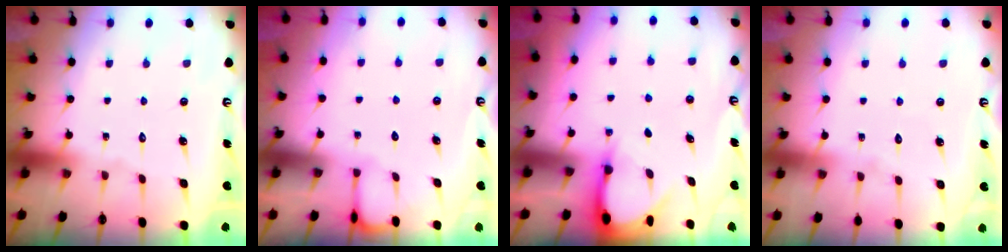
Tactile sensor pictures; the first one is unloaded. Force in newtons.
{"total": 0.9, "press": 0.9, "slide": 0.0}
{"total": 2.9, "press": 2.9, "slide": 0.3}
{"total": 3.0, "press": 3.0, "slide": 0.3}